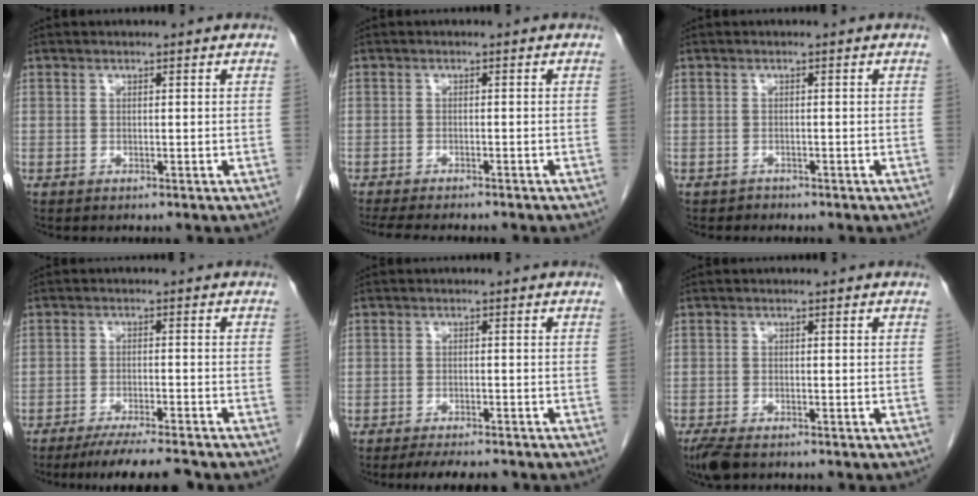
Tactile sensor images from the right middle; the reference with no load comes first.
{"total": 9.8, "force": [-8.5, 1.8, 4.6], "torque": [-0.062, -0.012, -0.117]}
{"total": 0.8, "force": [-0.6, 0.5, -0.2], "torque": [-0.002, 0.002, -0.014]}
{"total": 8.6, "force": [-7.6, 0.0, 4.1], "torque": [-0.057, -0.022, -0.119]}
{"total": 5.2, "force": [-4.6, 1.3, 2.2], "torque": [-0.031, -0.008, -0.068]}
{"total": 3.8, "force": [-2.9, 1.3, 2.2], "torque": [-0.047, -0.011, -0.049]}